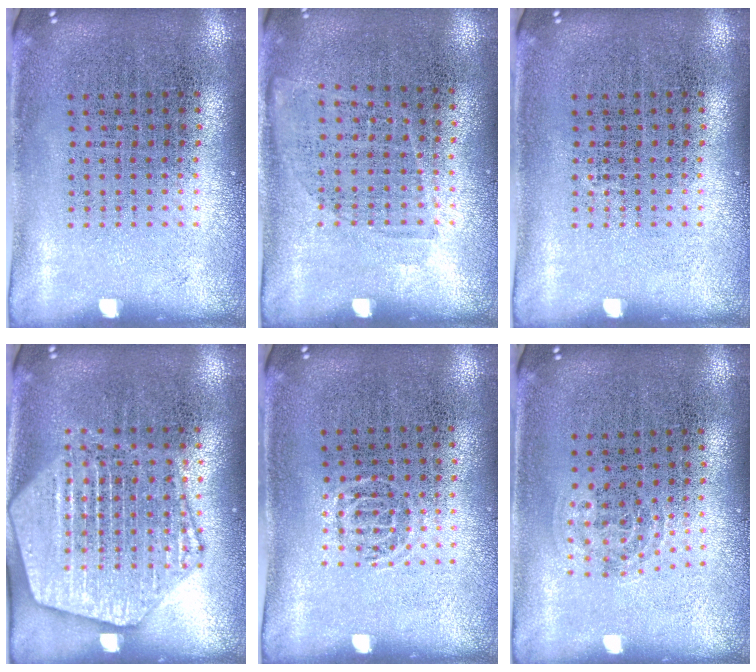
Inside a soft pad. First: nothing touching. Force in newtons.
{"total": 0.9, "press": 0.8, "slide": 0.5}
{"total": 0.0}
{"total": 2.9, "press": 2.8, "slide": 0.4}
{"total": 0.6, "press": 0.5, "slide": 0.4}
{"total": 1.0, "press": 0.6, "slide": 0.8}